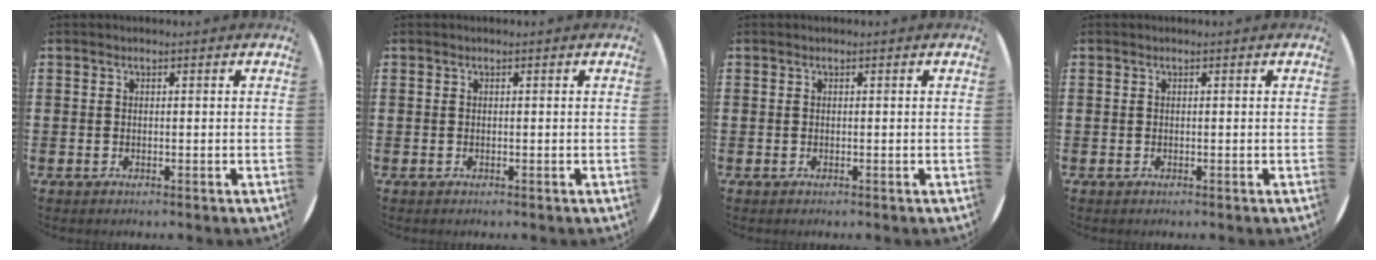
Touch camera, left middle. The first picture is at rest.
{"total": 0.0}
{"total": 0.0}
{"total": 0.0}